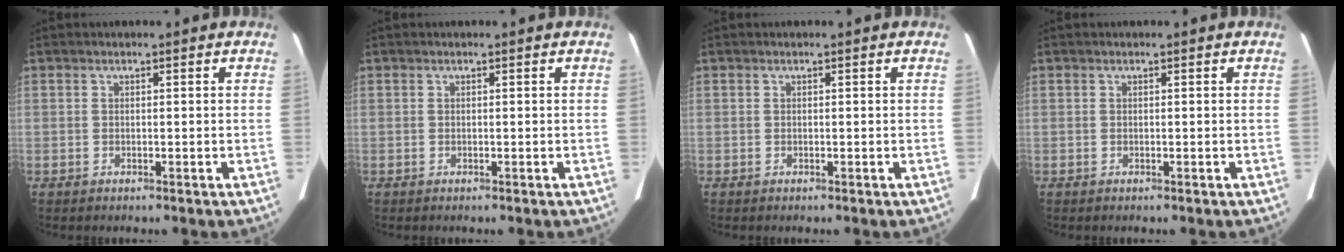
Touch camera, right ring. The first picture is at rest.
{"total": 0.0}
{"total": 0.0}
{"total": 0.0}